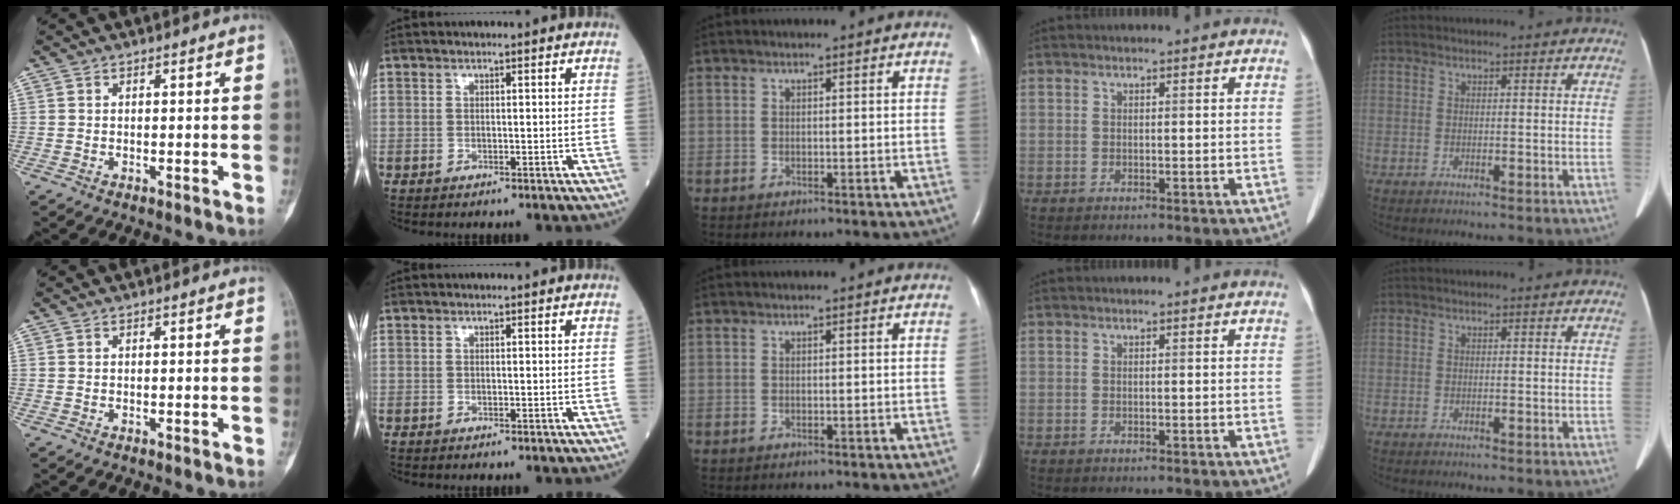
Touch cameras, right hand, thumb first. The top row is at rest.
{}